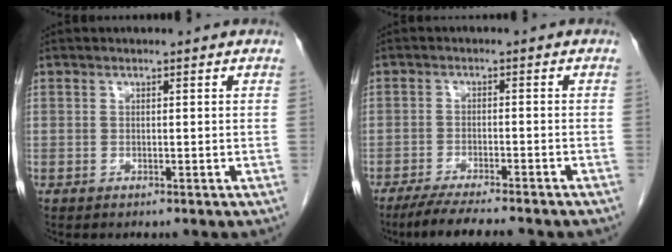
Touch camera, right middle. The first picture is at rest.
{"total": 9.9, "force": [-8.5, 0.9, 5.2], "torque": [-0.075, -0.021, -0.128]}